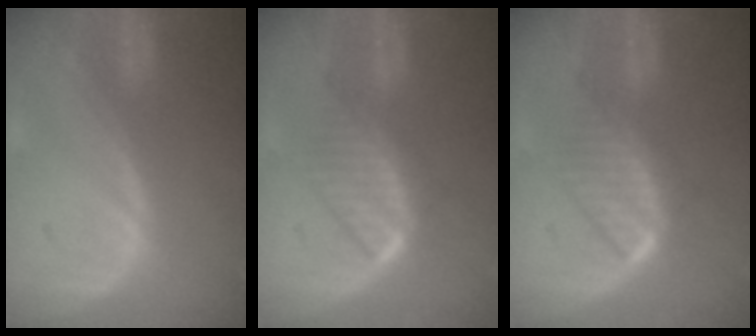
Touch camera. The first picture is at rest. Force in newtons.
{"total": 6.6, "press": 5.9, "slide": 2.9}
{"total": 6.6, "press": 5.9, "slide": 2.9}